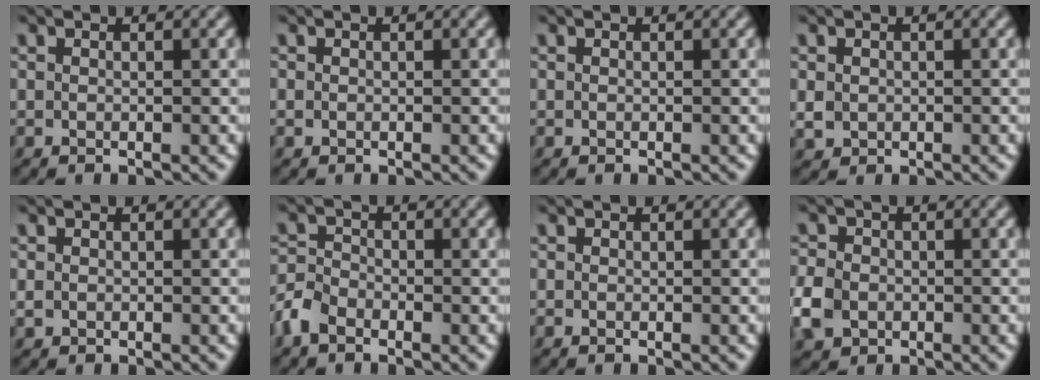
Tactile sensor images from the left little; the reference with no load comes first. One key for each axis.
{"total": 0.0}
{"total": 0.0}
{"total": 1.2, "fx": 0.0, "fy": 1.1, "fz": 0.4, "tx": -0.011, "ty": -0.005, "tz": 0.003}
{"total": 0.5, "fx": 0.0, "fy": 0.5, "fz": 0.1, "tx": -0.003, "ty": -0.002, "tz": 0.001}
{"total": 2.9, "fx": -1.9, "fy": 1.8, "fz": 1.3, "tx": -0.033, "ty": 0.003, "tz": -0.049}
{"total": 0.0}
{"total": 3.7, "fx": -1.2, "fy": 3.0, "fz": 1.8, "tx": -0.050, "ty": 0.001, "tz": -0.028}